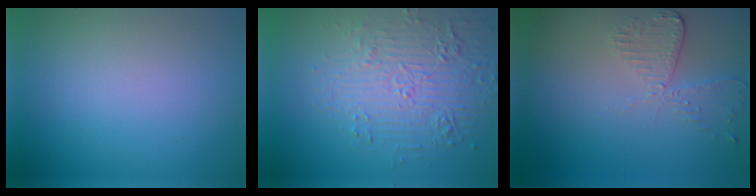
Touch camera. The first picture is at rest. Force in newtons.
{"total": 4.9, "press": 4.2, "slide": 2.4}
{"total": 2.6, "press": 2.3, "slide": 1.2}